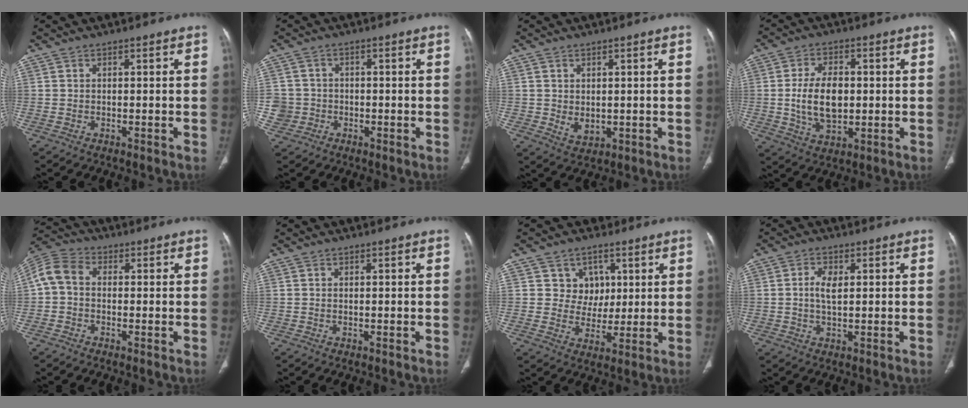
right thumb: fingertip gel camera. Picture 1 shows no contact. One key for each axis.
{"total": 4.0, "fx": -1.0, "fy": 3.8, "fz": 0.0, "tx": 0.023, "ty": 0.016, "tz": -0.022}
{"total": 3.2, "fx": 0.2, "fy": 2.6, "fz": 1.9, "tx": -0.018, "ty": -0.008, "tz": 0.016}
{"total": 10.2, "fx": 0.0, "fy": 6.1, "fz": 8.1, "tx": -0.135, "ty": 0.000, "tz": 0.006}
{"total": 6.8, "fx": 0.1, "fy": 4.9, "fz": 4.6, "tx": -0.091, "ty": 0.021, "tz": -0.013}
{"total": 0.0}
{"total": 7.3, "fx": 3.0, "fy": 6.5, "fz": 1.2, "tx": 0.020, "ty": -0.007, "tz": 0.050}
{"total": 3.8, "fx": 0.6, "fy": 1.9, "fz": 3.2, "tx": -0.061, "ty": 0.000, "tz": 0.010}